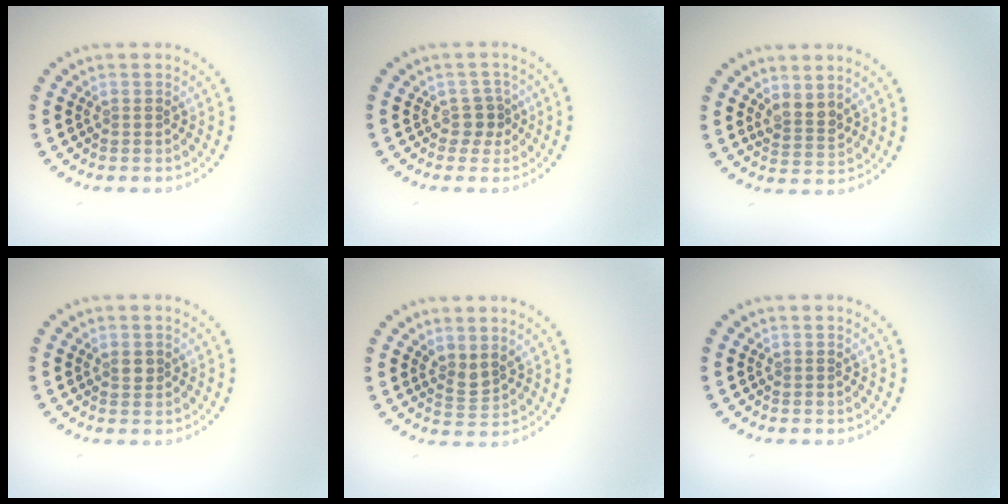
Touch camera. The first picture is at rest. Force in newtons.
{"total": 1.7, "press": 1.2, "slide": 1.2}
{"total": 2.1, "press": 1.7, "slide": 1.2}
{"total": 1.0, "press": 1.0, "slide": 0.3}
{"total": 1.8, "press": 1.4, "slide": 1.2}
{"total": 0.0}